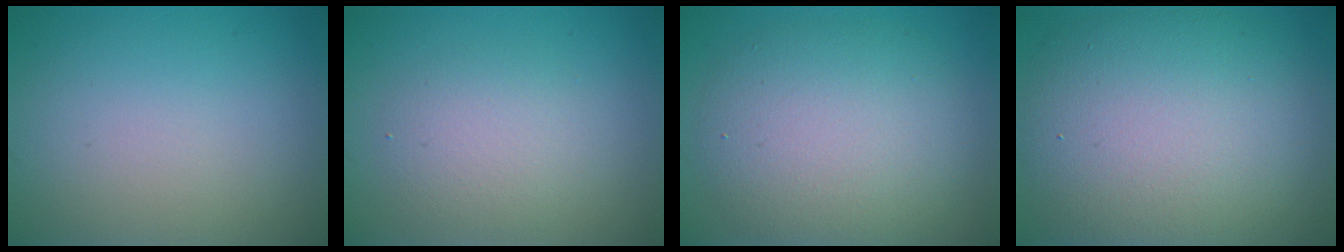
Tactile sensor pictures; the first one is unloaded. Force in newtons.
{"total": 2.9, "press": 2.9, "slide": 0.4}
{"total": 7.3, "press": 7.3, "slide": 0.5}
{"total": 12.0, "press": 12.0, "slide": 0.5}